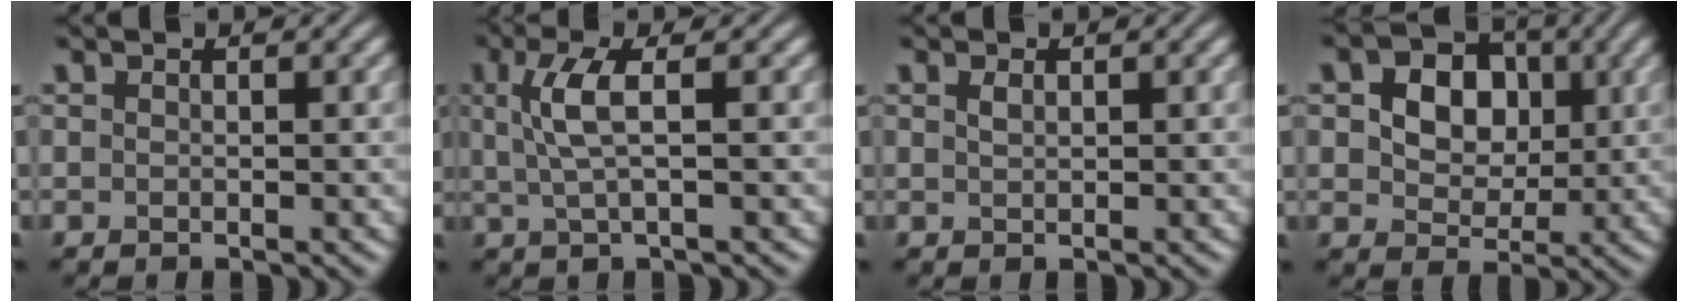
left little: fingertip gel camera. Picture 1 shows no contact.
{"total": 3.7, "force": [0.7, 1.0, 3.5], "torque": [-0.078, 0.002, 0.015]}
{"total": 0.8, "force": [0.4, 0.4, 0.5], "torque": [-0.015, 0.001, 0.009]}
{"total": 8.7, "force": [2.4, 6.7, 5.0], "torque": [-0.078, 0.027, 0.025]}